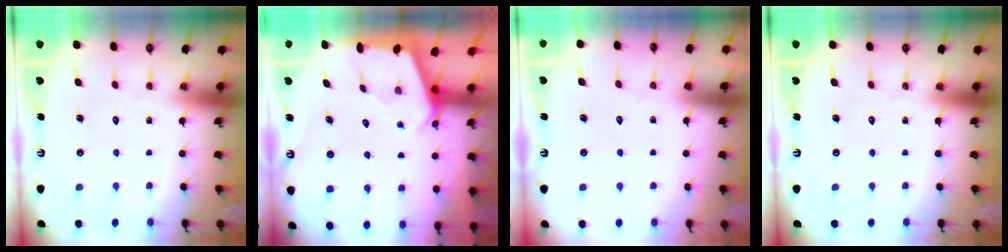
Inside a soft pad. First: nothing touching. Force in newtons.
{"total": 2.5, "press": 2.5, "slide": 0.3}
{"total": 2.5, "press": 2.5, "slide": 0.4}
{"total": 0.0}